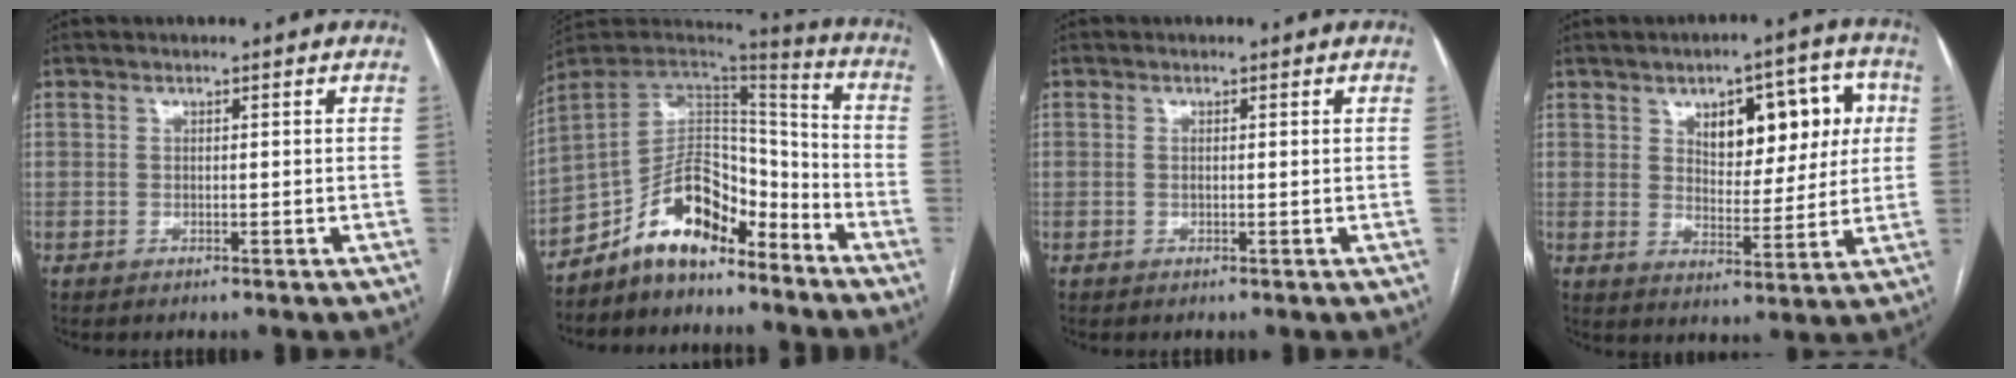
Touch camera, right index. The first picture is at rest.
{"total": 13.4, "force": [-9.9, 5.8, 7.1], "torque": [-0.115, 0.034, -0.178]}
{"total": 0.6, "force": [0.1, 0.1, 0.5], "torque": [-0.016, -0.002, 0.003]}
{"total": 11.7, "force": [3.8, 5.5, 9.6], "torque": [-0.118, 0.026, 0.059]}